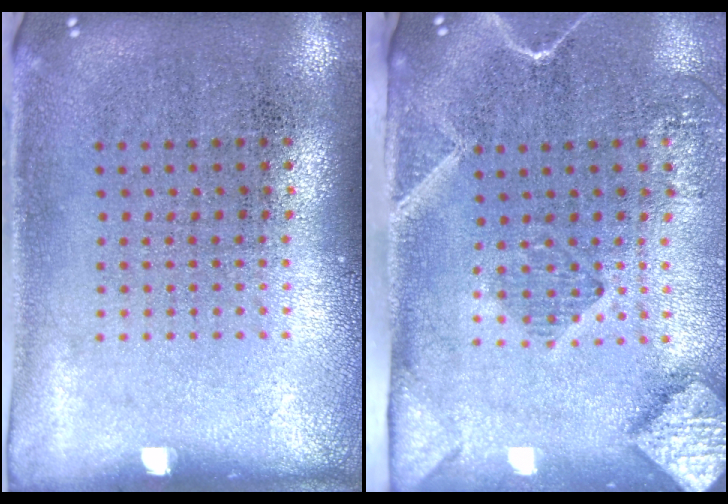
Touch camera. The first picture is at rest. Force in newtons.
{"total": 2.7, "press": 2.0, "slide": 1.8}